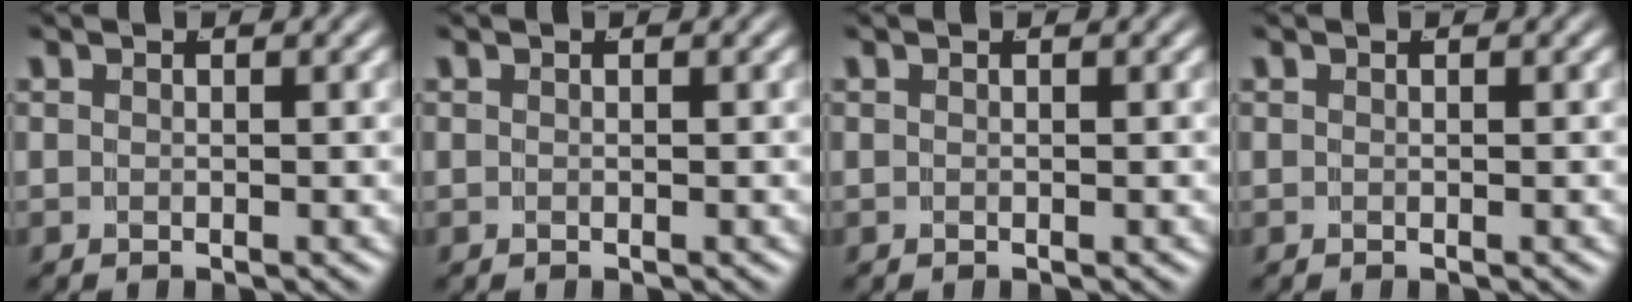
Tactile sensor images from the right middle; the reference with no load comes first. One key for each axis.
{"total": 0.0}
{"total": 0.0}
{"total": 0.0}